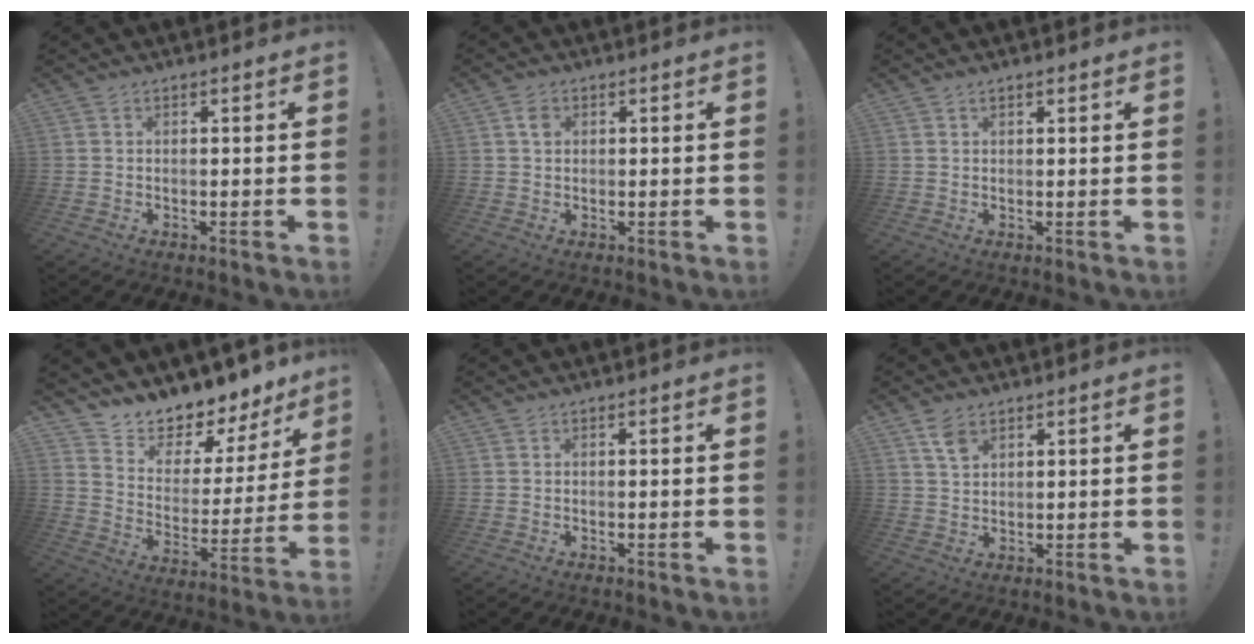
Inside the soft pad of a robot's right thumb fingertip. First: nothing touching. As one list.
[{"total": 2.4, "force": [0.8, 1.9, 1.4], "torque": [-0.006, -0.004, 0.009]}, {"total": 1.3, "force": [1.0, 0.5, 0.7], "torque": [-0.006, -0.003, 0.018]}, {"total": 8.5, "force": [8.0, 2.8, 1.1], "torque": [-0.020, -0.094, 0.136]}, {"total": 0.0}, {"total": 4.8, "force": [3.0, 2.5, 2.8], "torque": [-0.039, -0.015, 0.053]}]